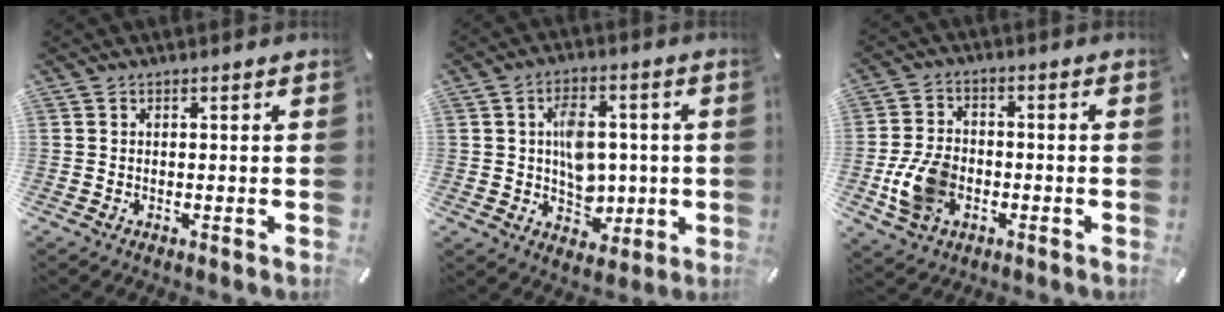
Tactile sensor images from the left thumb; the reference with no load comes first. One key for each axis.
{"total": 9.8, "fx": 0.9, "fy": 7.8, "fz": 5.9, "tx": -0.073, "ty": 0.007, "tz": 0.019}
{"total": 10.3, "fx": -2.7, "fy": 7.6, "fz": 6.4, "tx": -0.138, "ty": 0.008, "tz": -0.049}